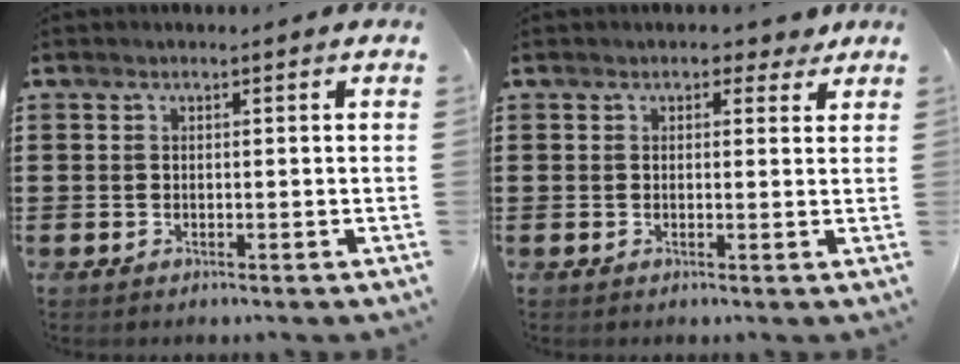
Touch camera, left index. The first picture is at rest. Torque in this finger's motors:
{"motor_torque": [0.55, -0.02, 0.08, 0.03]}